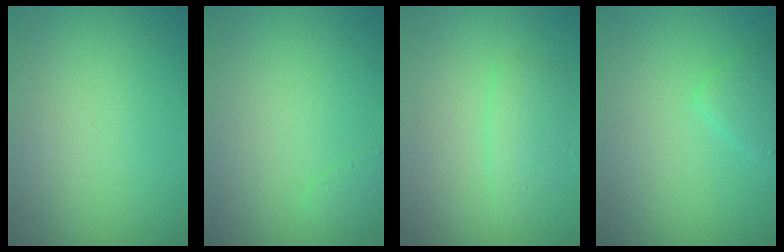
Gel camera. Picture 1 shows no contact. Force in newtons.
{"total": 0.8, "press": 0.8, "slide": 0.1}
{"total": 1.9, "press": 1.9, "slide": 0.1}
{"total": 1.7, "press": 1.7, "slide": 0.1}